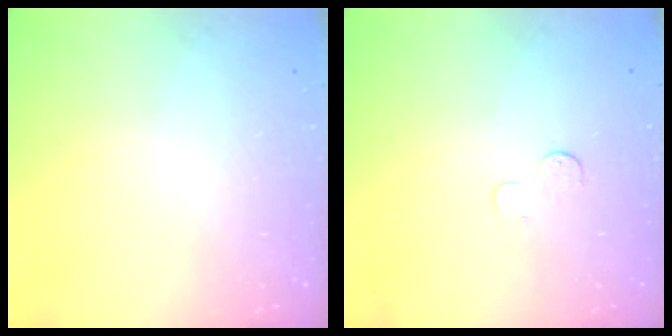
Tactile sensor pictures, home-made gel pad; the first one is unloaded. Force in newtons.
{"total": 3.5, "press": 3.5, "slide": 0.3}